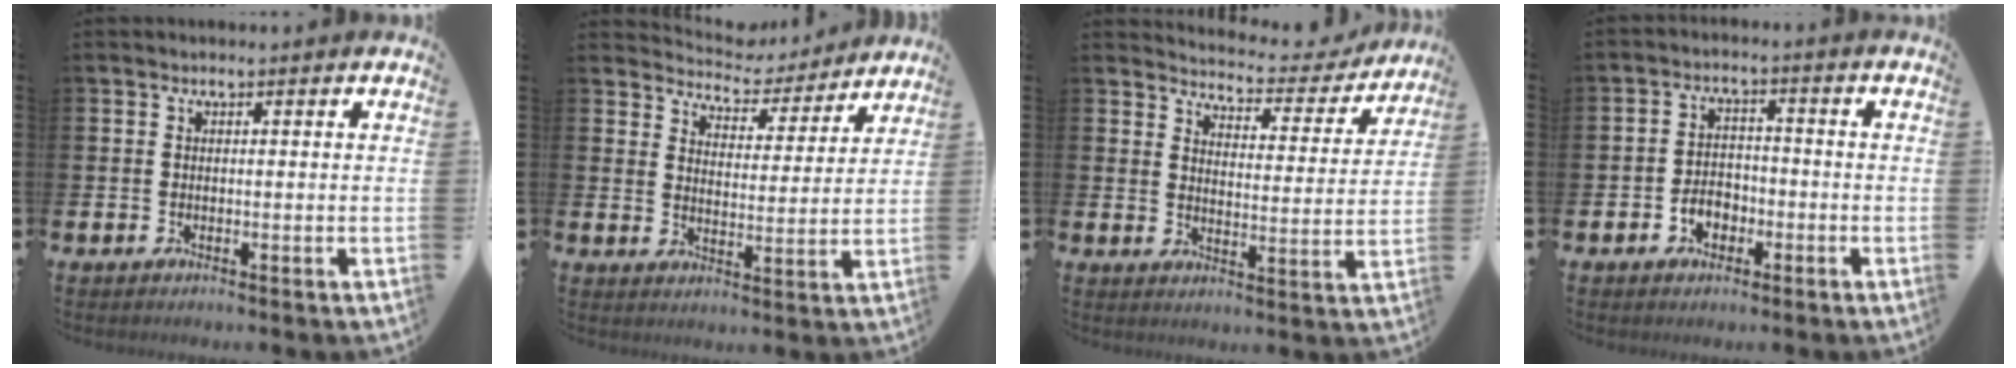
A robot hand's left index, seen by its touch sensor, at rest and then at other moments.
{"total": 5.4, "force": [5.3, 1.2, -0.1], "torque": [-0.026, -0.043, 0.091]}
{"total": 4.9, "force": [4.8, 0.7, 0.6], "torque": [-0.022, -0.041, 0.078]}
{"total": 3.4, "force": [-1.7, 2.5, 1.6], "torque": [-0.027, 0.003, -0.038]}